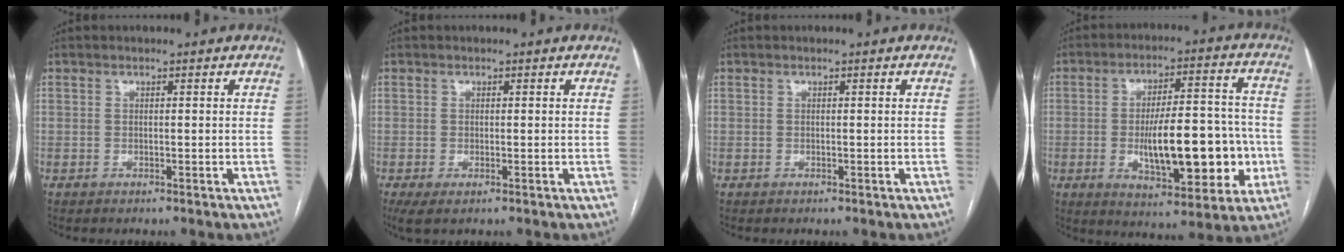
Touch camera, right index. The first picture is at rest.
{"total": 2.6, "force": [-1.0, 1.0, 2.1], "torque": [-0.039, -0.007, -0.014]}
{"total": 0.0}
{"total": 16.3, "force": [-3.1, 5.4, 15.0], "torque": [-0.229, 0.017, -0.040]}